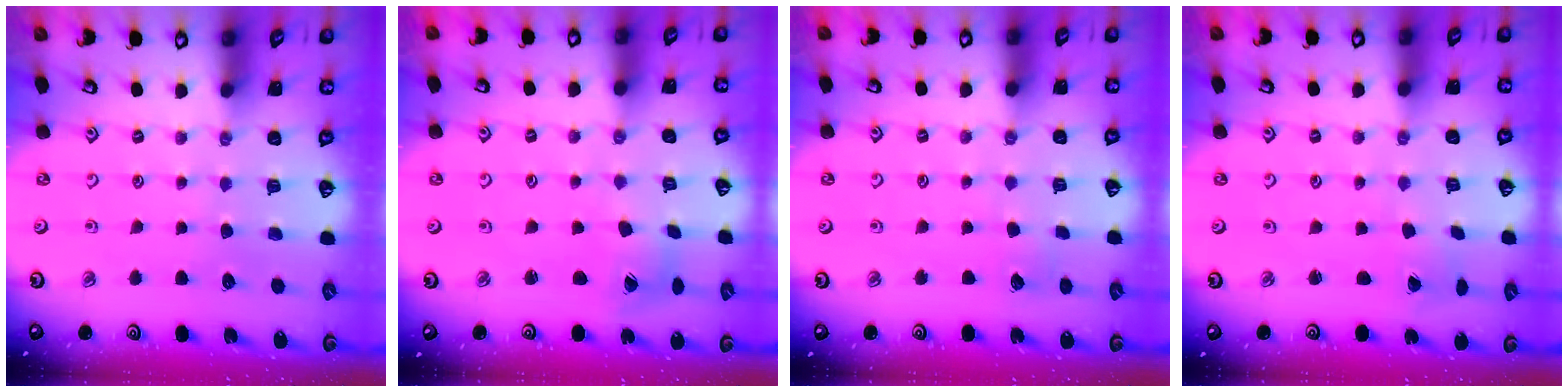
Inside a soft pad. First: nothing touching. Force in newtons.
{"total": 4.7, "press": 4.6, "slide": 0.4}
{"total": 2.4, "press": 2.4, "slide": 0.2}
{"total": 0.6, "press": 0.6, "slide": 0.0}